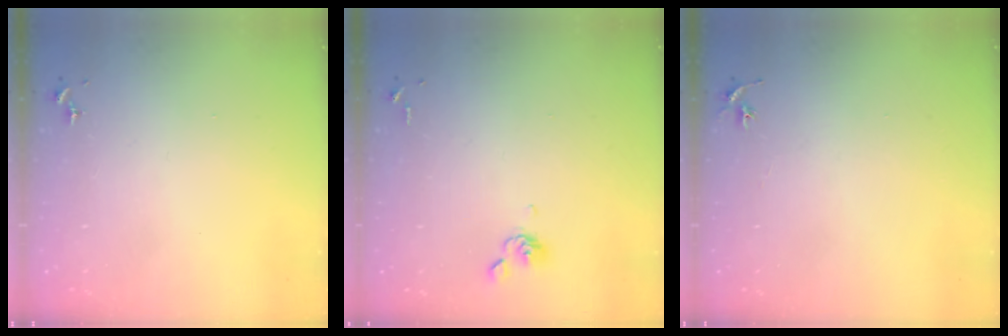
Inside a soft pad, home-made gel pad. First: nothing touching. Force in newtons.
{"total": 5.6, "press": 5.5, "slide": 1.4}
{"total": 2.9, "press": 2.9, "slide": 0.3}